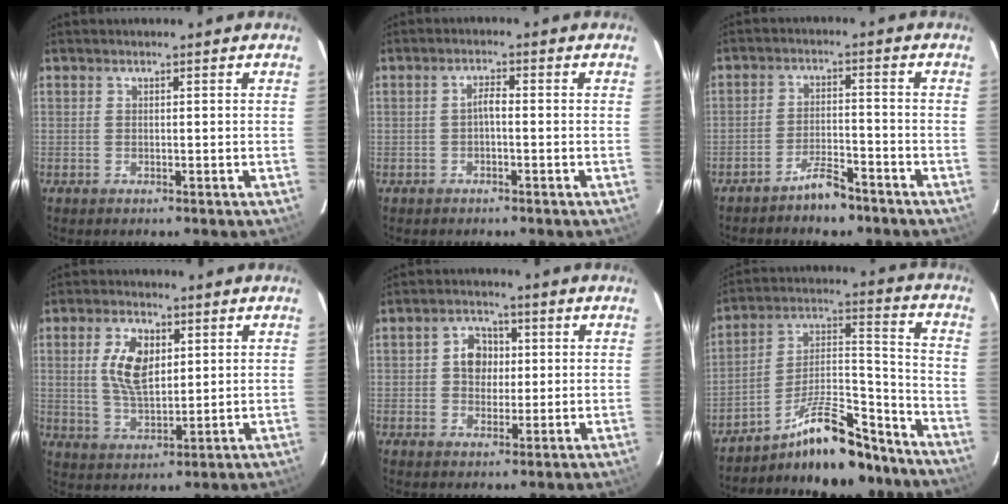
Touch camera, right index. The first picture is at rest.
{"total": 1.7, "force": [-0.6, 0.5, 1.5], "torque": [-0.031, 0.007, -0.012]}
{"total": 5.1, "force": [-4.4, 1.3, 2.3], "torque": [-0.057, 0.008, -0.072]}
{"total": 8.9, "force": [2.4, 4.8, 7.1], "torque": [-0.137, 0.007, 0.050]}
{"total": 5.3, "force": [0.6, 4.6, 2.5], "torque": [-0.042, 0.017, 0.011]}
{"total": 15.7, "force": [-13.0, 4.5, 7.6], "torque": [-0.134, 0.040, -0.203]}